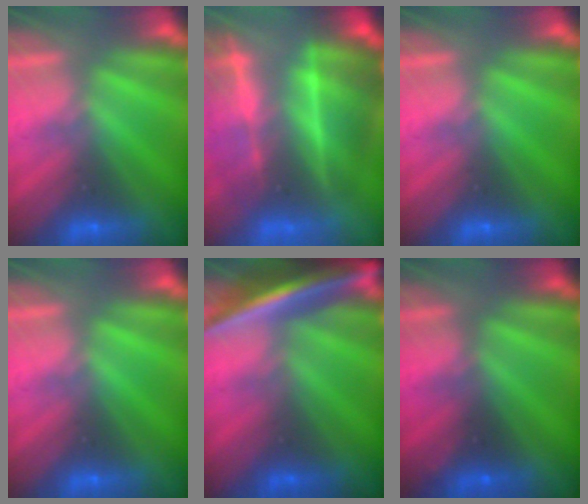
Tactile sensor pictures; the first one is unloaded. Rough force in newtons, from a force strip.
{"total": 7.0}
{"total": 0.0}
{"total": 0.0}
{"total": 6.9}
{"total": 2.4}